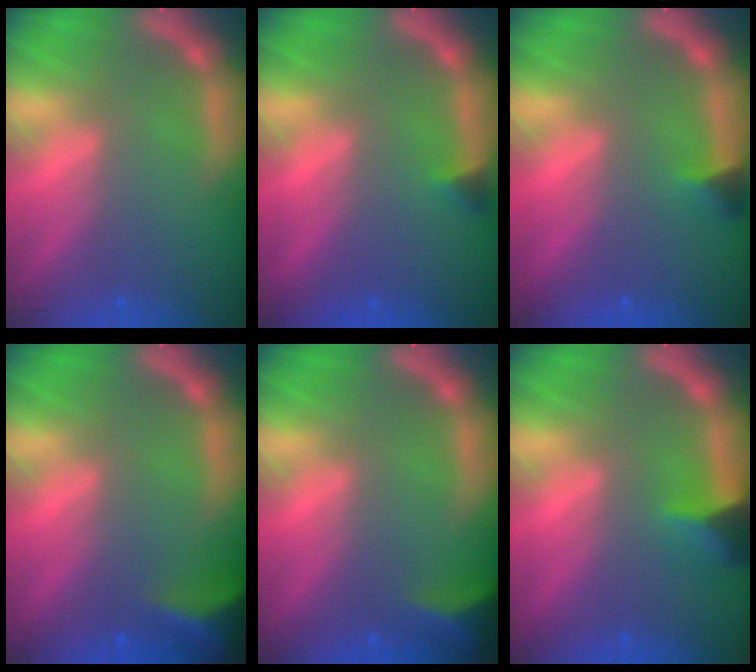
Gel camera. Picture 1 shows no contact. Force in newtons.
{"total": 0.9}
{"total": 1.4}
{"total": 5.4}
{"total": 4.0}
{"total": 2.9}